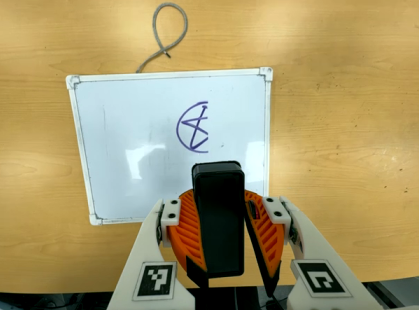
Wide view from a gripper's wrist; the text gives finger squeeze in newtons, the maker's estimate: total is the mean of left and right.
{"total": 10.5, "left": 10.9, "right": 10.0}